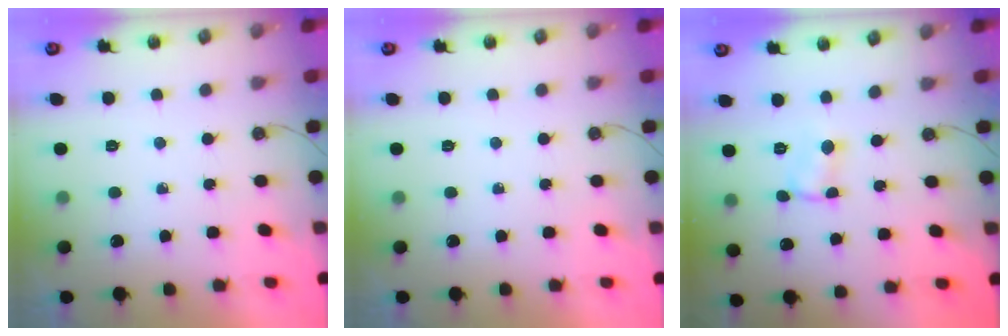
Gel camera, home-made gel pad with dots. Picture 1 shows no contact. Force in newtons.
{"total": 0.0}
{"total": 1.1, "press": 0.9, "slide": 0.7}